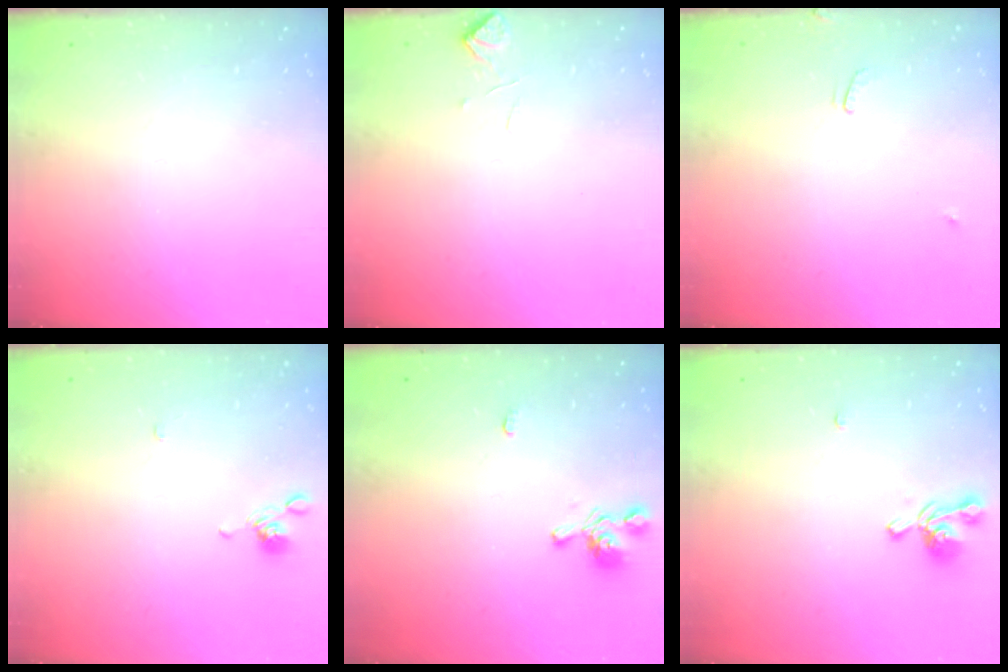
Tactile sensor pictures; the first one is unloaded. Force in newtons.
{"total": 0.8, "press": 0.2, "slide": 0.7}
{"total": 0.7, "press": 0.6, "slide": 0.4}
{"total": 6.1, "press": 6.1, "slide": 0.4}
{"total": 4.2, "press": 4.2, "slide": 0.4}
{"total": 0.9, "press": 0.0, "slide": 0.9}